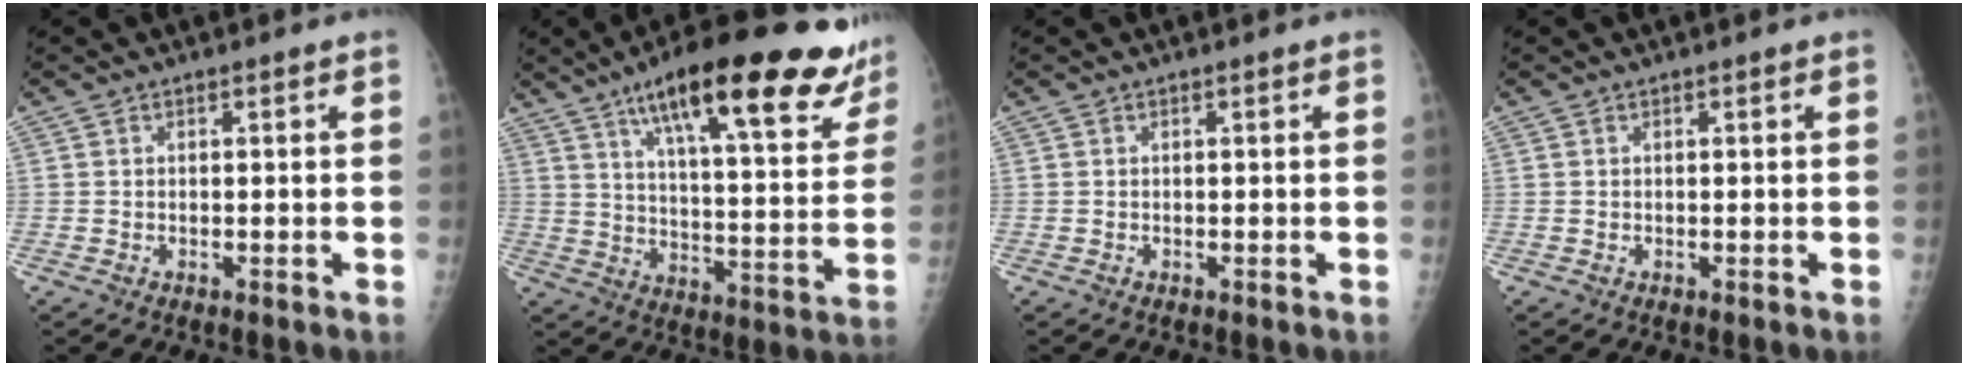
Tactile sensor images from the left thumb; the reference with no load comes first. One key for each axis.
{"total": 26.4, "fx": 17.0, "fy": 6.9, "fz": 19.0, "tx": -0.245, "ty": -0.042, "tz": 0.245}
{"total": 0.0}
{"total": 0.0}